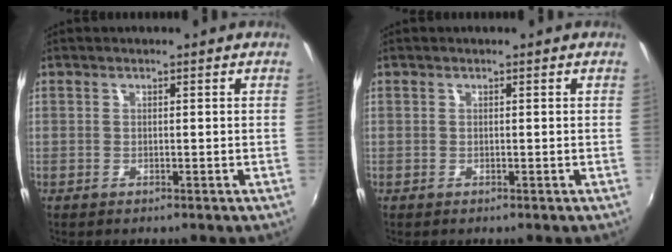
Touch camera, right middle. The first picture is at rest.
{"total": 0.0}